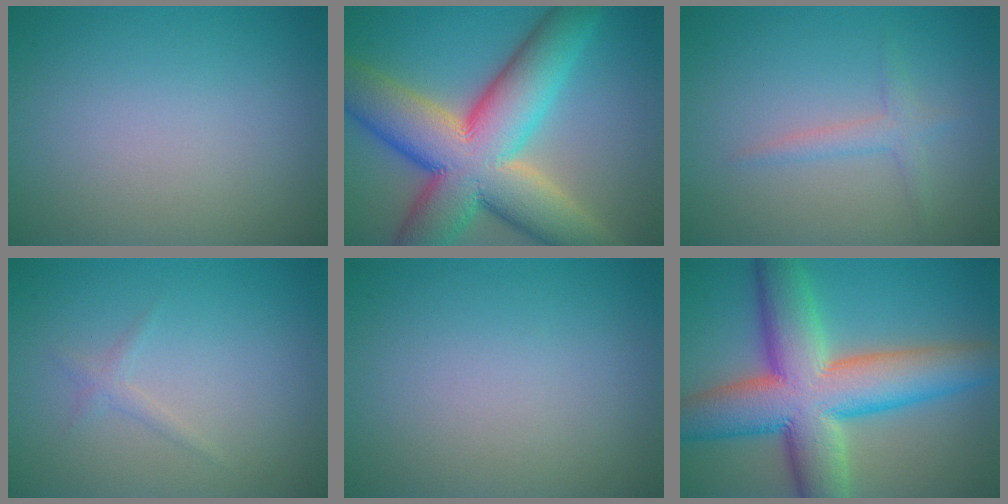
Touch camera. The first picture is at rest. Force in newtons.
{"total": 15.0, "press": 15.0, "slide": 1.2}
{"total": 1.7, "press": 1.7, "slide": 0.0}
{"total": 0.9, "press": 0.9, "slide": 0.1}
{"total": 0.0}
{"total": 13.1, "press": 13.1, "slide": 0.5}